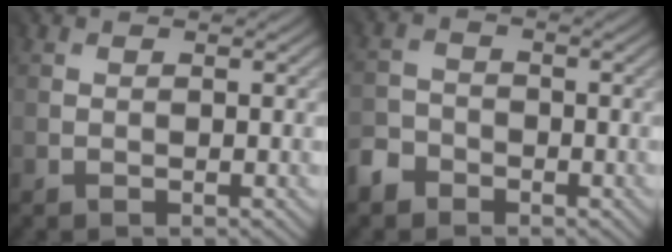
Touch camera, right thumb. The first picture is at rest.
{"total": 3.3, "force": [-2.7, 1.0, -1.6], "torque": [0.013, -0.005, -0.060]}